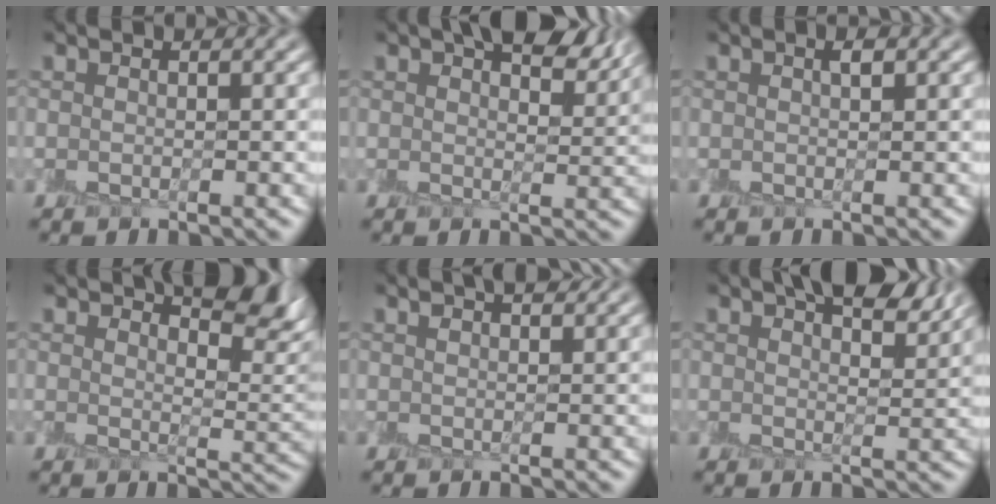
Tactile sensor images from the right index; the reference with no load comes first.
{"total": 6.9, "force": [4.6, 2.5, 4.5], "torque": [-0.049, 0.020, 0.055]}
{"total": 0.8, "force": [0.3, 0.1, 0.7], "torque": [-0.011, 0.003, 0.006]}
{"total": 7.9, "force": [5.3, 2.6, 5.2], "torque": [-0.043, 0.020, 0.071]}
{"total": 2.5, "force": [1.8, 0.7, 1.6], "torque": [-0.012, 0.005, 0.020]}
{"total": 6.4, "force": [4.5, 2.0, 4.1], "torque": [-0.032, 0.022, 0.051]}